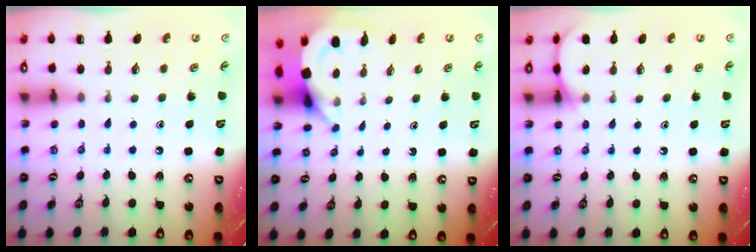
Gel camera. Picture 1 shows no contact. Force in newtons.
{"total": 3.7, "press": 3.7, "slide": 0.3}
{"total": 4.9, "press": 4.9, "slide": 0.5}